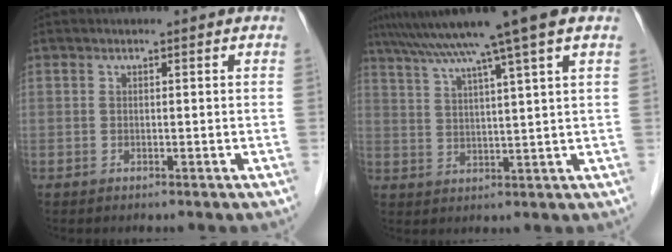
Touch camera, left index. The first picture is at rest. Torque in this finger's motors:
{"motor_torque": [0.79, -0.82, 1.01, 0.21]}